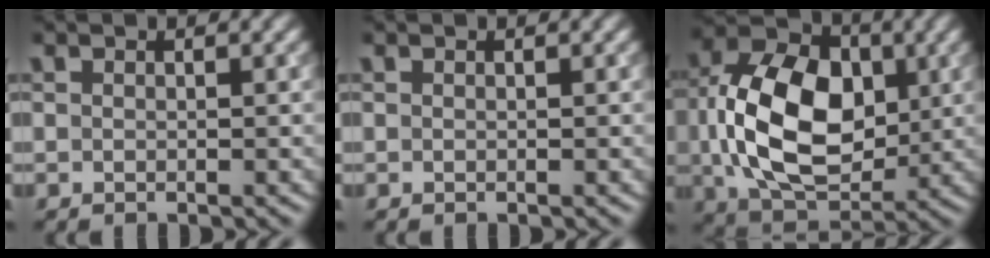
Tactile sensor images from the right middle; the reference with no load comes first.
{"total": 0.0}
{"total": 12.2, "force": [0.2, 8.2, 8.9], "torque": [-0.175, 0.003, 0.002]}